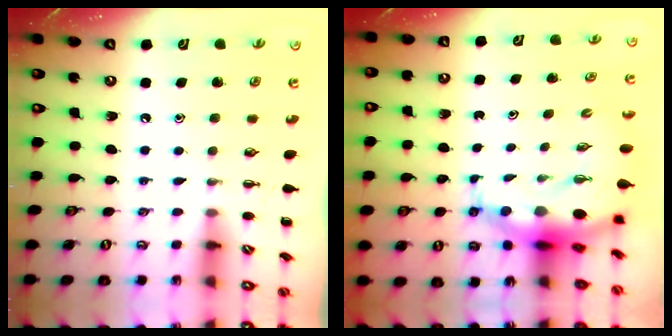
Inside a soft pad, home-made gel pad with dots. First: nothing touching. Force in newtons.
{"total": 8.6, "press": 8.2, "slide": 2.3}